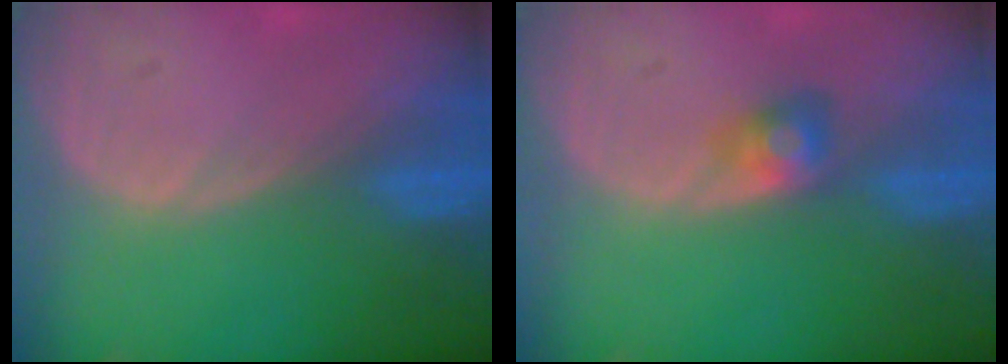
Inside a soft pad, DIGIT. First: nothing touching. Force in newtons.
{"total": 2.7, "press": 2.7, "slide": 0.3}